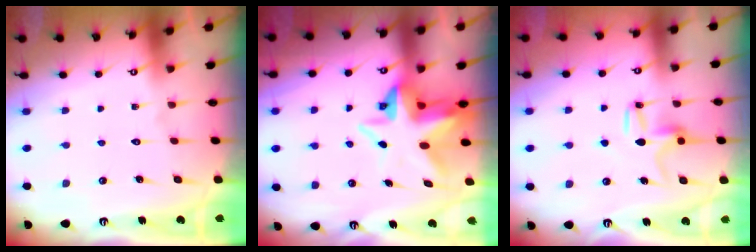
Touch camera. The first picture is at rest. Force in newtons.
{"total": 6.9, "press": 6.7, "slide": 1.5}
{"total": 8.0, "press": 8.0, "slide": 0.5}